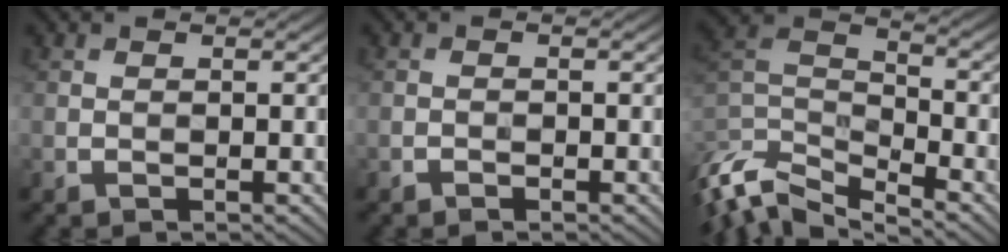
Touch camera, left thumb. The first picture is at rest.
{"total": 0.6, "force": [-0.6, 0.2, 0.2], "torque": [-0.002, 0.000, -0.011]}
{"total": 10.2, "force": [-7.3, 3.5, 6.2], "torque": [-0.144, -0.015, -0.143]}